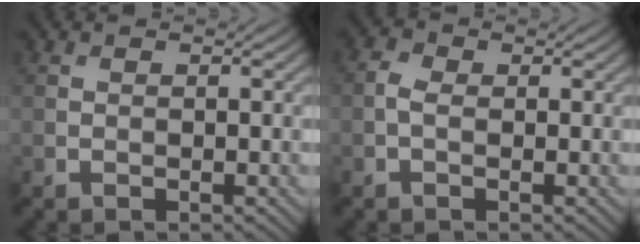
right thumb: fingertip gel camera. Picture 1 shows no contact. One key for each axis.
{"total": 1.9, "fx": -0.3, "fy": 1.1, "fz": 1.4, "tx": -0.035, "ty": 0.004, "tz": -0.013}